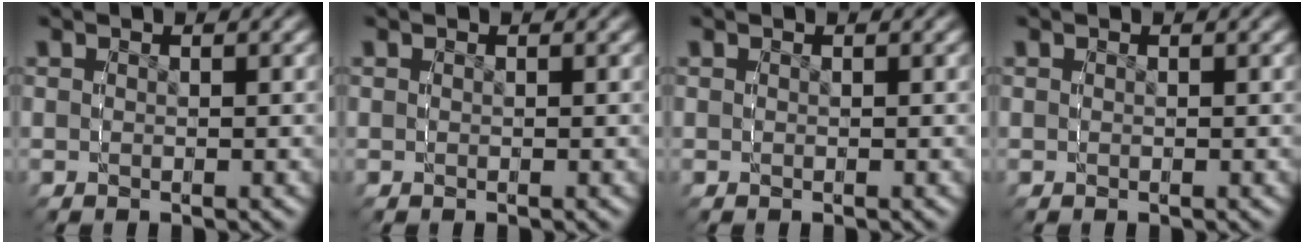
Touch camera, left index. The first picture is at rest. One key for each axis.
{"total": 0.0}
{"total": 0.0}
{"total": 0.0}